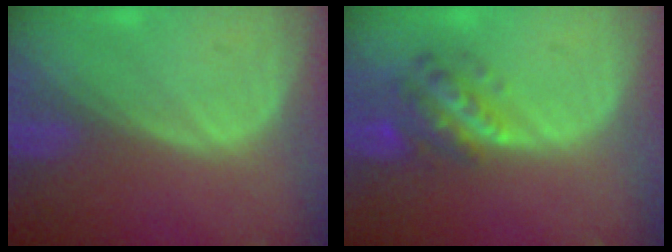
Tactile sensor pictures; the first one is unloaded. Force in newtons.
{"total": 5.9, "press": 5.7, "slide": 1.2}